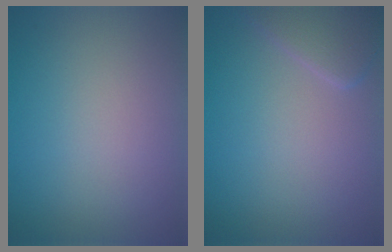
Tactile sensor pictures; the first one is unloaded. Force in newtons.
{"total": 2.2, "press": 2.1, "slide": 0.2}